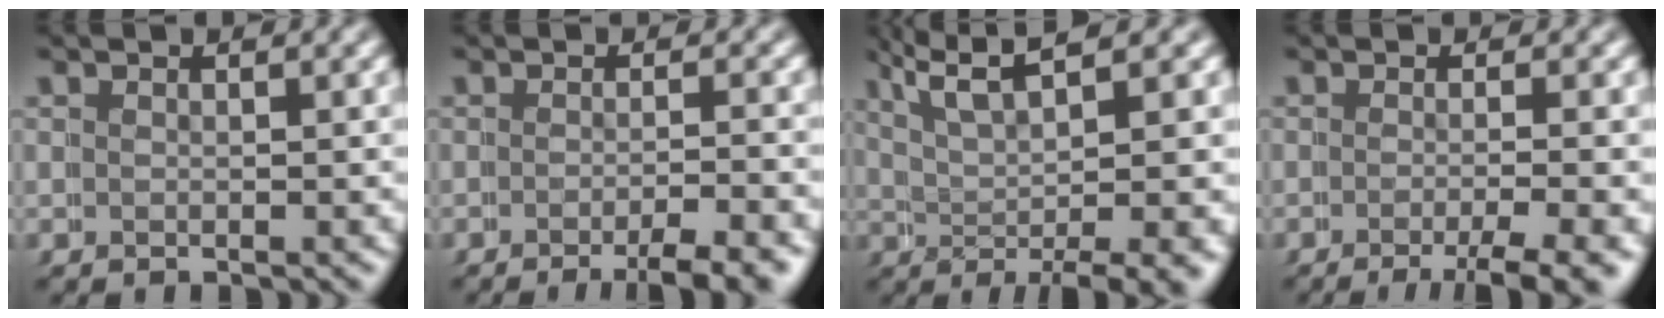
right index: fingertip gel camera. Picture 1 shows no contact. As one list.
[{"total": 3.2, "force": [-2.4, 0.2, 2.1], "torque": [-0.026, 0.003, -0.045]}, {"total": 5.4, "force": [1.6, 1.6, 4.9], "torque": [-0.084, -0.008, 0.027]}, {"total": 4.3, "force": [-2.6, 0.6, 3.4], "torque": [-0.036, 0.000, -0.045]}]